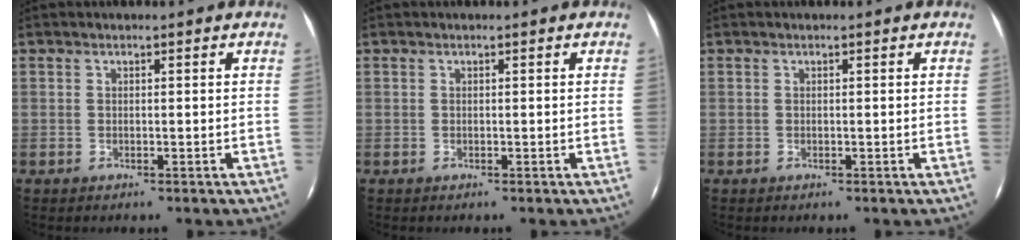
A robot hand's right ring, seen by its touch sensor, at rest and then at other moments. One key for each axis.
{"total": 0.0}
{"total": 0.0}